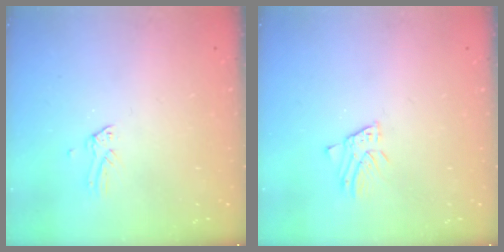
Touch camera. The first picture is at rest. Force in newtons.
{"total": 2.1, "press": 2.1, "slide": 0.1}